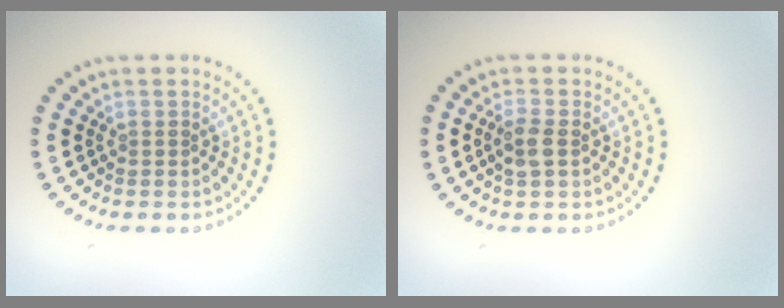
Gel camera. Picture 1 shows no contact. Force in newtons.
{"total": 1.9, "press": 1.9, "slide": 0.4}